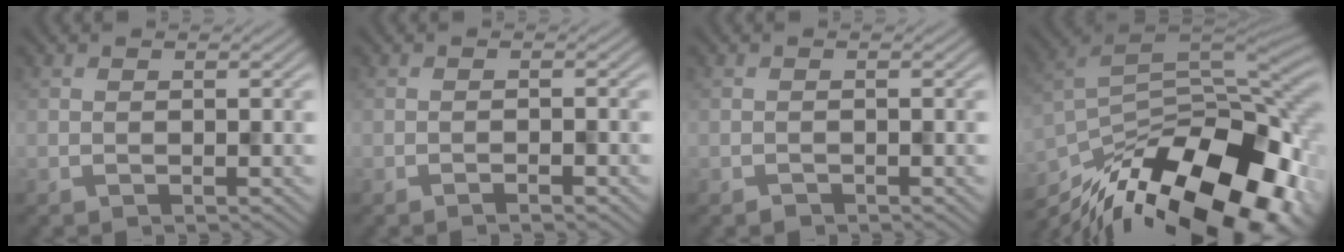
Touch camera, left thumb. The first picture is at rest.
{"total": 1.2, "force": [-0.8, 0.1, 0.8], "torque": [-0.012, 0.004, -0.014]}
{"total": 0.6, "force": [-0.5, 0.3, 0.1], "torque": [0.000, 0.000, -0.010]}
{"total": 18.5, "force": [-10.8, 7.7, 12.8], "torque": [-0.245, -0.019, -0.173]}